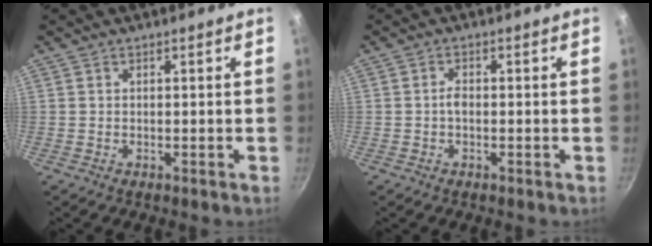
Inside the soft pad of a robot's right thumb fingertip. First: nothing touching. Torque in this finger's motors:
{"motor_torque": [0.58, 0.67, 0.46, 0.02, 0.01]}